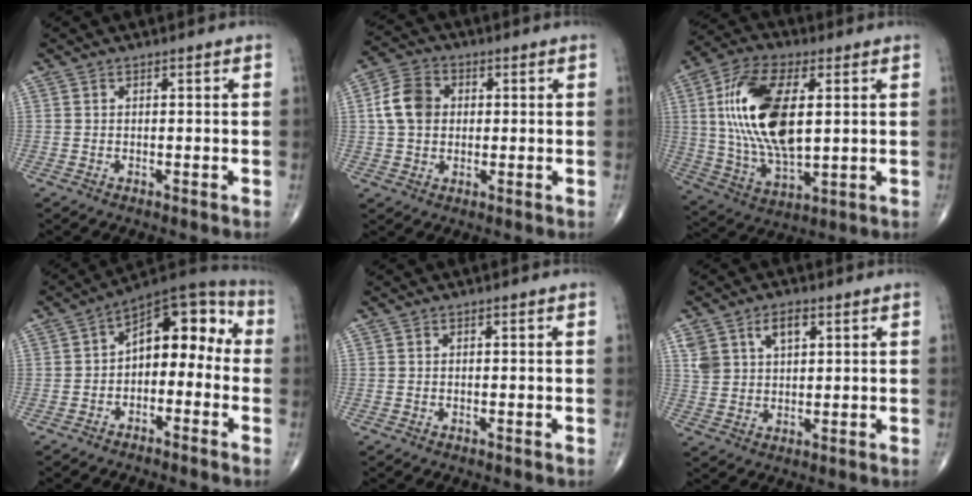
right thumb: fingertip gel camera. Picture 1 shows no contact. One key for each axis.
{"total": 8.1, "fx": 1.0, "fy": 6.3, "fz": 5.0, "tx": -0.083, "ty": 0.013, "tz": 0.011}
{"total": 20.0, "fx": 3.4, "fy": 9.6, "fz": 17.2, "tx": -0.335, "ty": -0.010, "tz": 0.064}
{"total": 12.3, "fx": -1.1, "fy": 7.6, "fz": 9.6, "tx": -0.098, "ty": 0.054, "tz": -0.032}
{"total": 0.0}
{"total": 6.7, "fx": 3.1, "fy": 4.1, "fz": 4.3, "tx": -0.065, "ty": -0.008, "tz": 0.062}